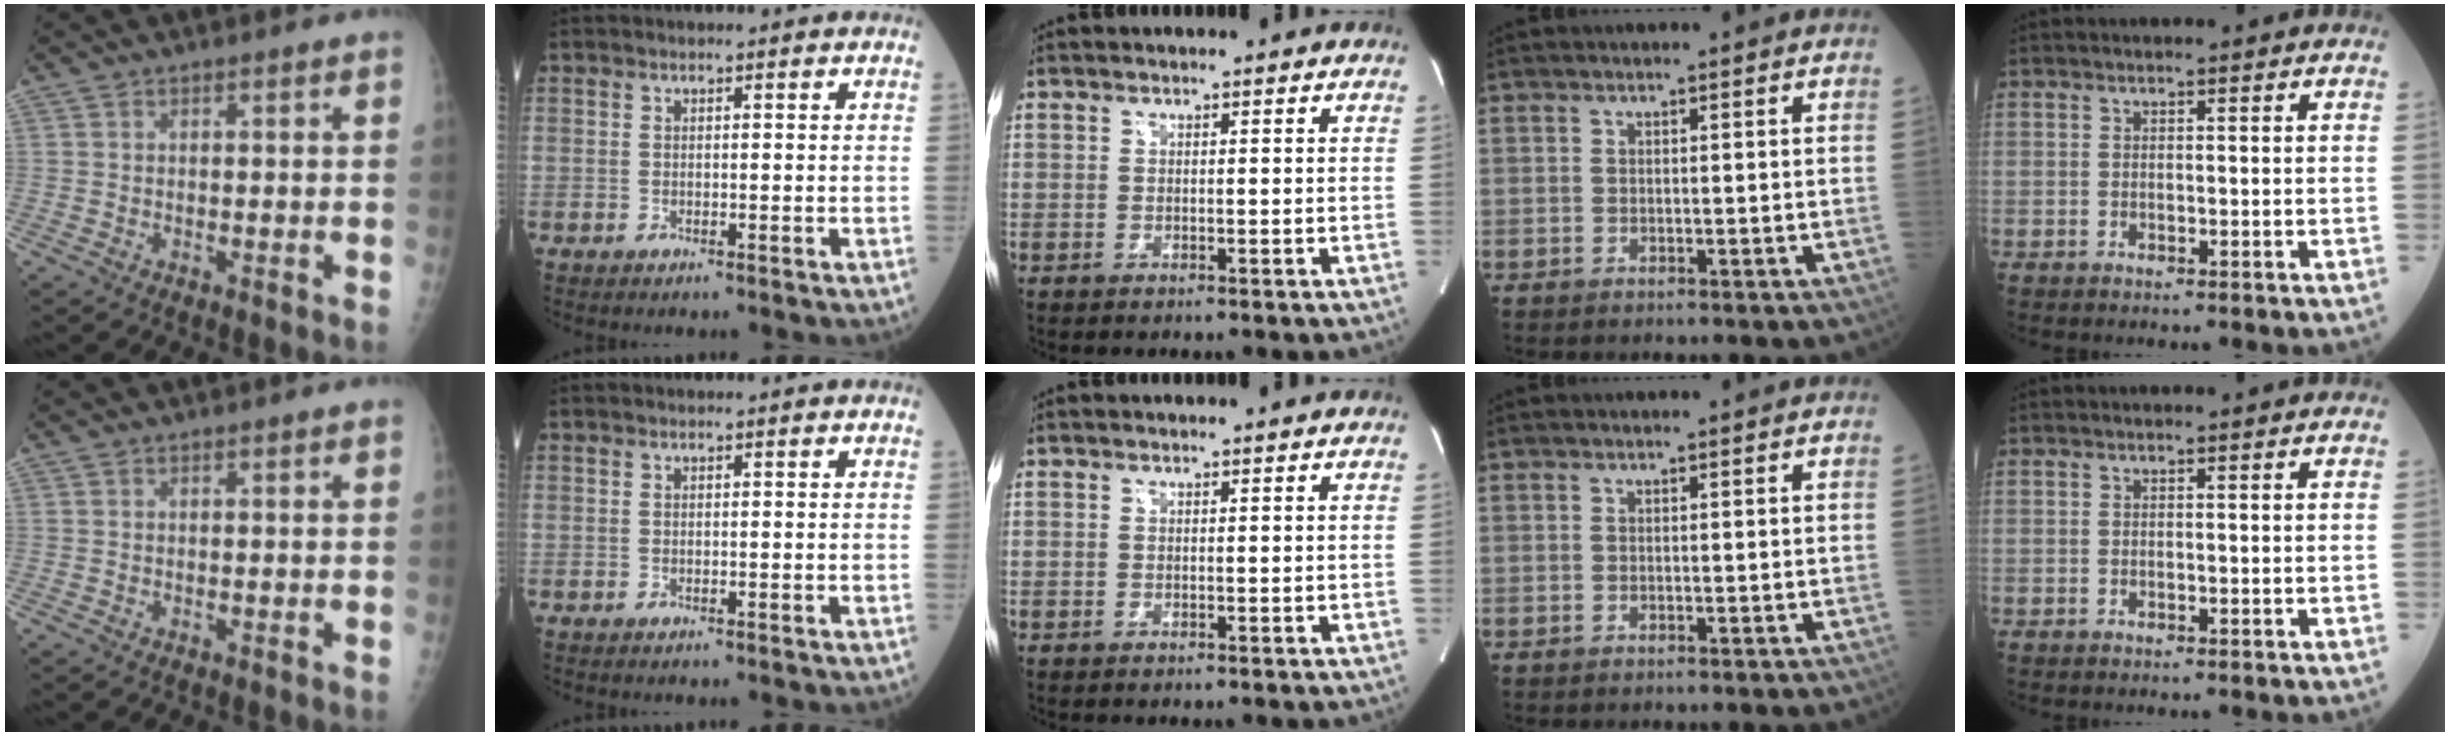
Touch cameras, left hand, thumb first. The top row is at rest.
{}